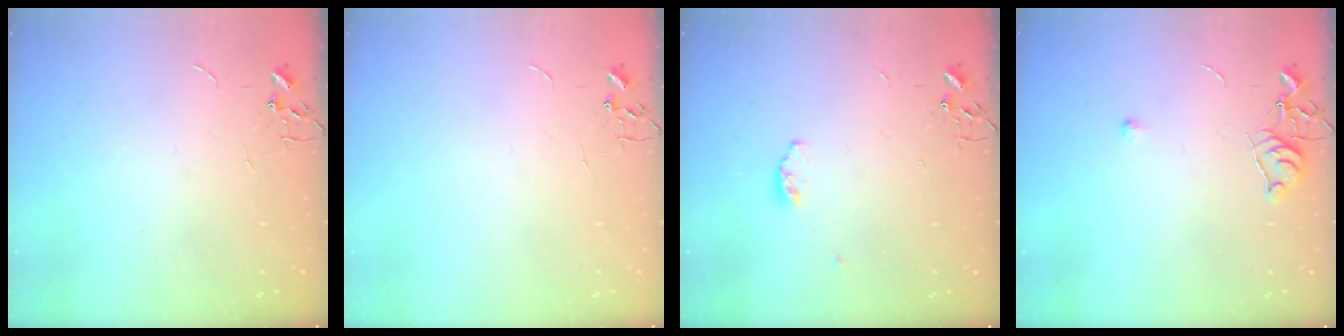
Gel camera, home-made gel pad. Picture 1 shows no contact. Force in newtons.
{"total": 0.0}
{"total": 3.4, "press": 3.3, "slide": 0.8}
{"total": 5.9, "press": 5.8, "slide": 0.8}